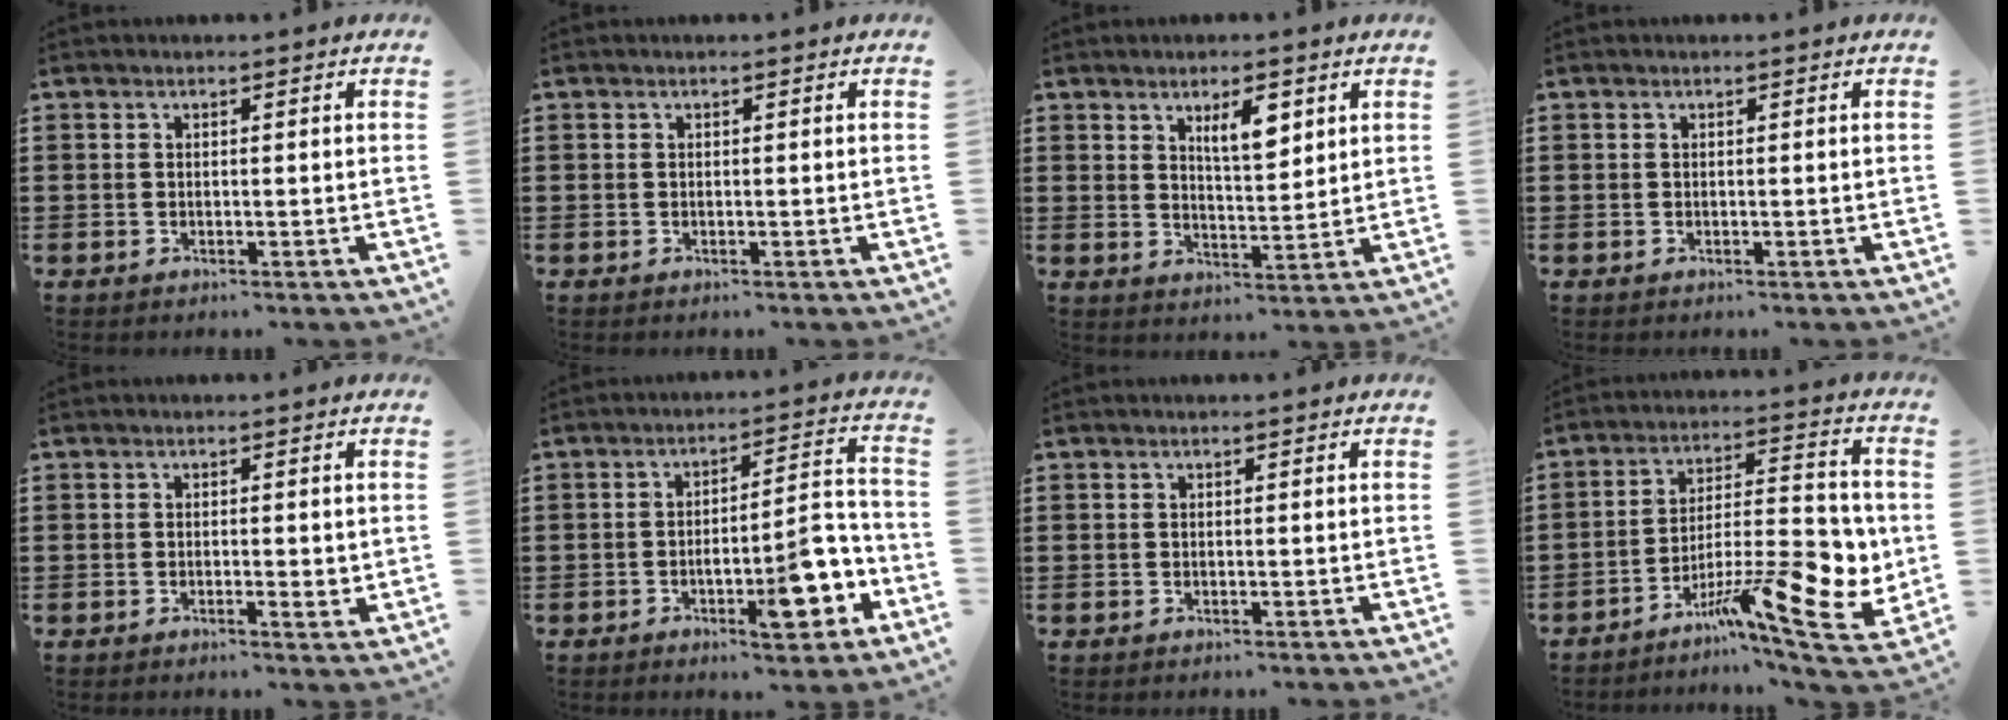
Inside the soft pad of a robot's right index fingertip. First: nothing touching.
{"total": 0.0}
{"total": 5.1, "force": [2.7, 1.8, 3.9], "torque": [-0.067, 0.000, 0.043]}
{"total": 0.0}
{"total": 1.5, "force": [-0.3, 0.4, 1.4], "torque": [-0.026, -0.001, -0.005]}
{"total": 10.3, "force": [-4.5, 3.4, 8.6], "torque": [-0.107, 0.006, -0.073]}
{"total": 0.0}
{"total": 14.4, "force": [-6.0, 5.1, 12.0], "torque": [-0.151, 0.002, -0.104]}